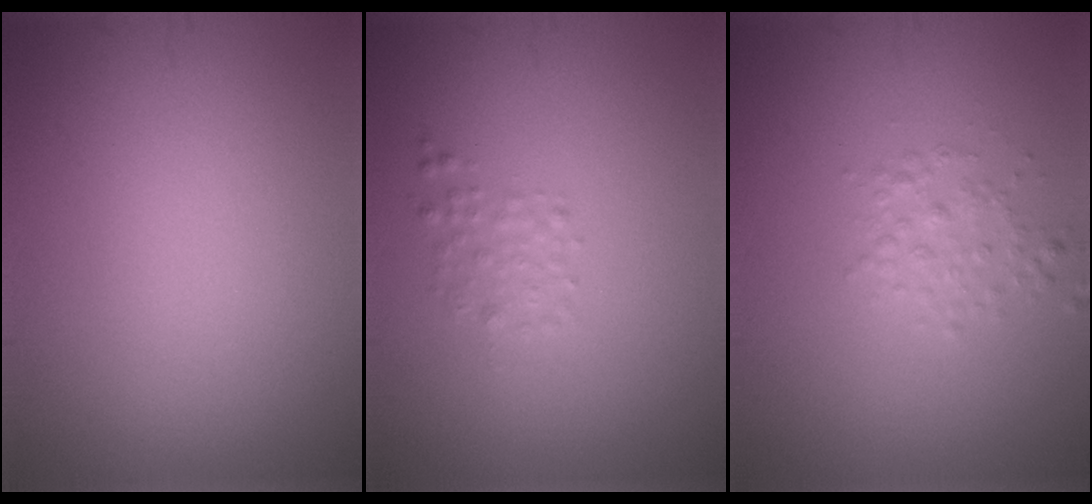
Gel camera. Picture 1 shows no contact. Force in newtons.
{"total": 1.4, "press": 1.4, "slide": 0.1}
{"total": 1.7, "press": 1.7, "slide": 0.1}